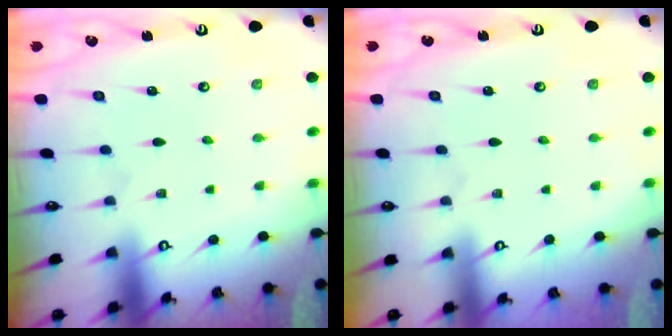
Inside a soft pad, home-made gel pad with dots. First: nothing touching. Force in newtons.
{"total": 0.0}